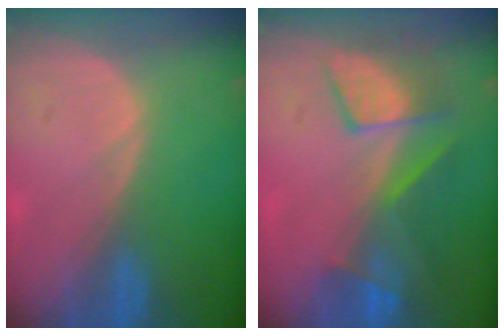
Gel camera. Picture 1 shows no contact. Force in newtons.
{"total": 8.0, "press": 7.5, "slide": 2.8}